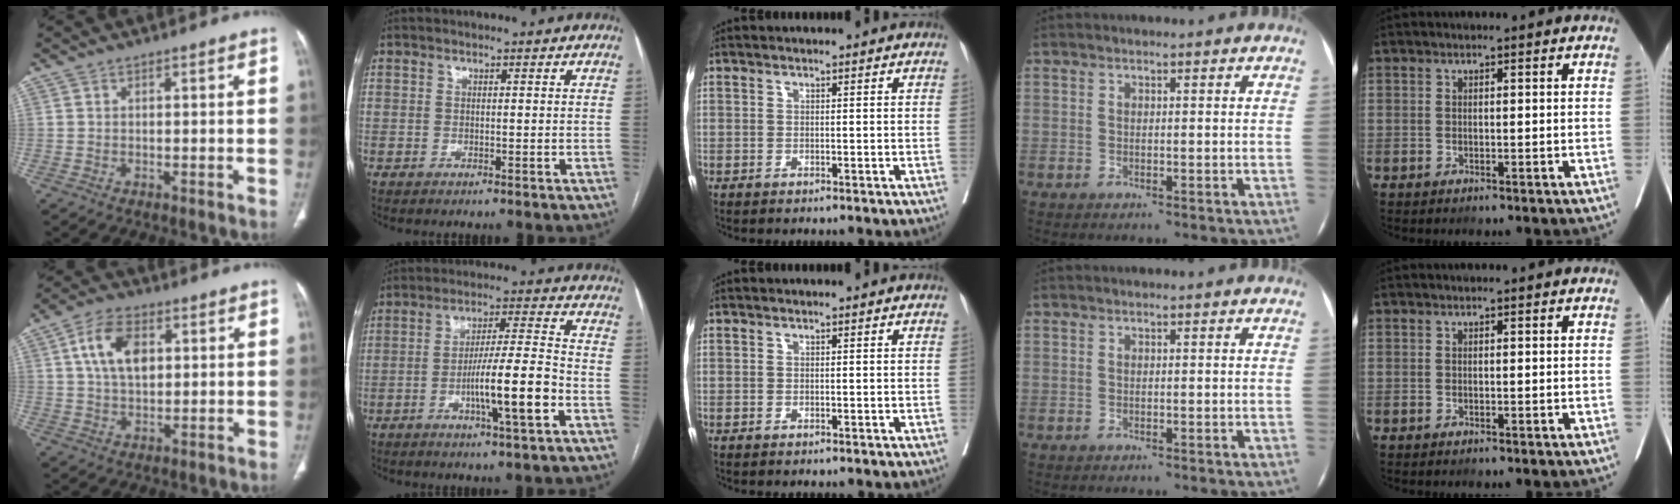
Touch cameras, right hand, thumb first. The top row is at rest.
{"thumb": {"total": 9.8, "force": [2.6, 6.0, 7.3], "torque": [-0.121, 0.001, 0.045]}, "index": {"total": 10.3, "force": [-3.7, -0.2, 9.6], "torque": [-0.164, 0.000, -0.063]}}